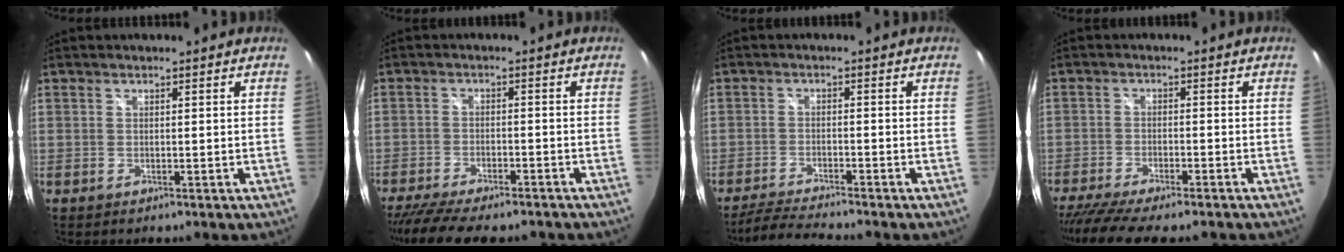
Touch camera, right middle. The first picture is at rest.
{"total": 12.7, "force": [-10.7, 2.8, 6.3], "torque": [-0.136, -0.037, -0.165]}
{"total": 5.9, "force": [-5.5, -0.6, 2.2], "torque": [-0.064, -0.012, -0.100]}
{"total": 10.2, "force": [-8.6, 1.1, 5.3], "torque": [-0.121, -0.036, -0.140]}